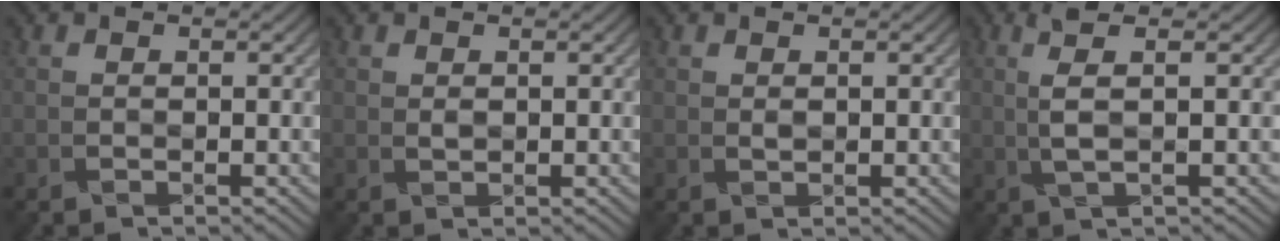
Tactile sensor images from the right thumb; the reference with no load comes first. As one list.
[{"total": 0.7, "force": [0.4, 0.4, 0.3], "torque": [-0.008, 0.000, 0.011]}, {"total": 0.6, "force": [0.4, 0.3, 0.3], "torque": [-0.007, 0.000, 0.010]}, {"total": 3.3, "force": [0.8, 0.5, 3.1], "torque": [-0.072, 0.007, 0.021]}]